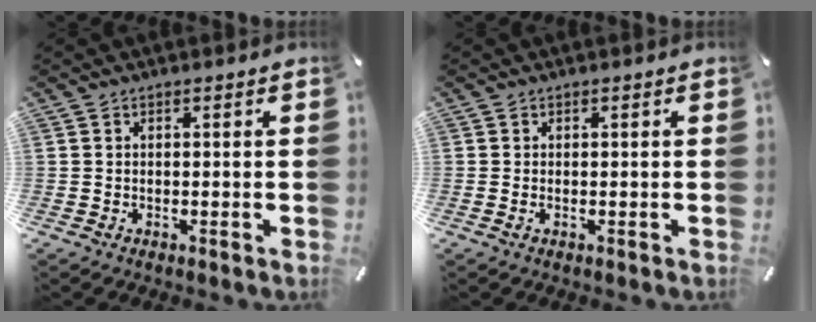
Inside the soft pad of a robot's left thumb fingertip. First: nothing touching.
{"total": 0.7, "force": [-0.2, 0.2, 0.6], "torque": [-0.011, -0.001, -0.003]}